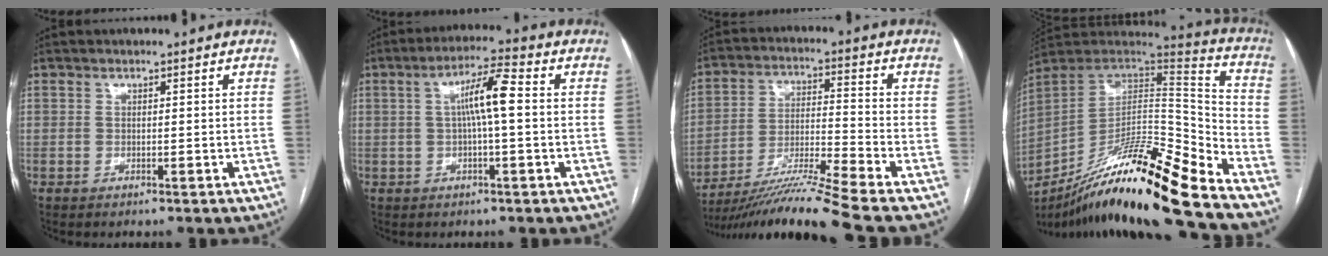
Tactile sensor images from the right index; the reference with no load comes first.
{"total": 6.9, "force": [0.6, 0.6, 6.9], "torque": [-0.122, 0.018, 0.008]}
{"total": 13.2, "force": [-11.1, -3.1, 6.4], "torque": [-0.114, -0.007, -0.198]}
{"total": 23.5, "force": [-18.0, -0.2, 15.1], "torque": [-0.253, -0.005, -0.325]}